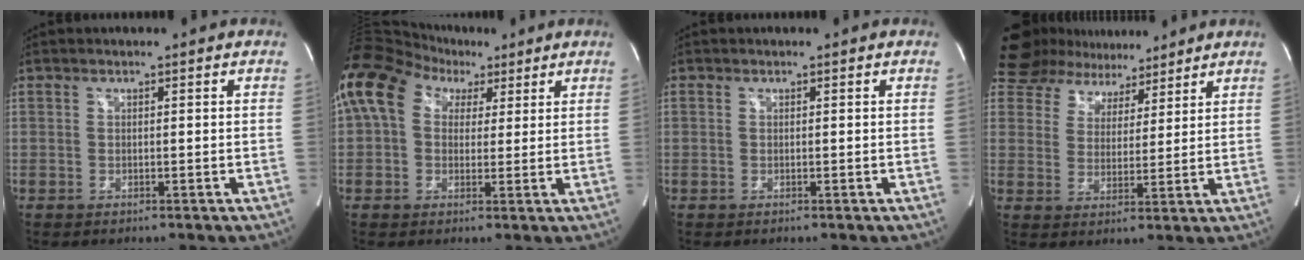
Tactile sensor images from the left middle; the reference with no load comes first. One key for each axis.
{"total": 14.3, "fx": 6.5, "fy": 10.0, "fz": 7.9, "tx": -0.182, "ty": 0.078, "tz": 0.115}
{"total": 0.0}
{"total": 11.2, "fx": 9.5, "fy": 5.5, "fz": 2.4, "tx": -0.040, "ty": 0.019, "tz": 0.149}